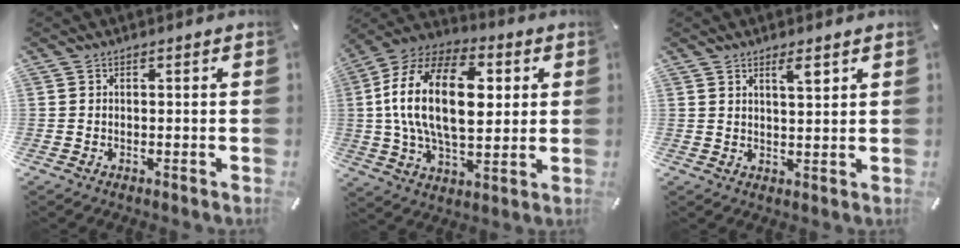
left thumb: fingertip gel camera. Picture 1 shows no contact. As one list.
[{"total": 22.7, "force": [3.0, 13.4, 18.1], "torque": [-0.369, 0.004, 0.038]}, {"total": 3.6, "force": [2.5, 0.6, 2.5], "torque": [-0.047, -0.005, 0.041]}]